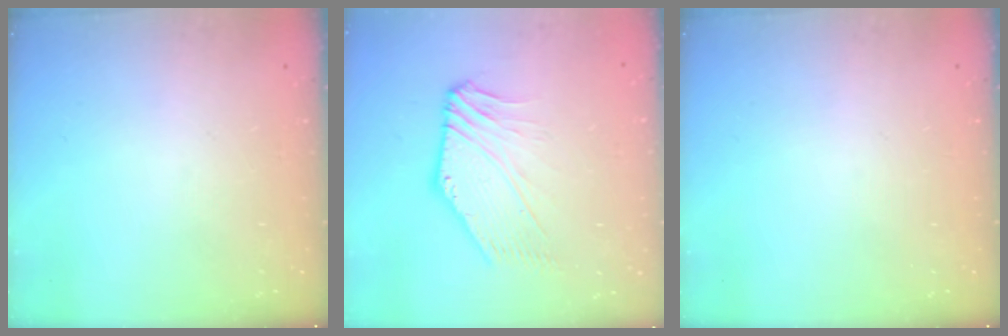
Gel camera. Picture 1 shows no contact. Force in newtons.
{"total": 3.8, "press": 3.7, "slide": 1.0}
{"total": 0.0}